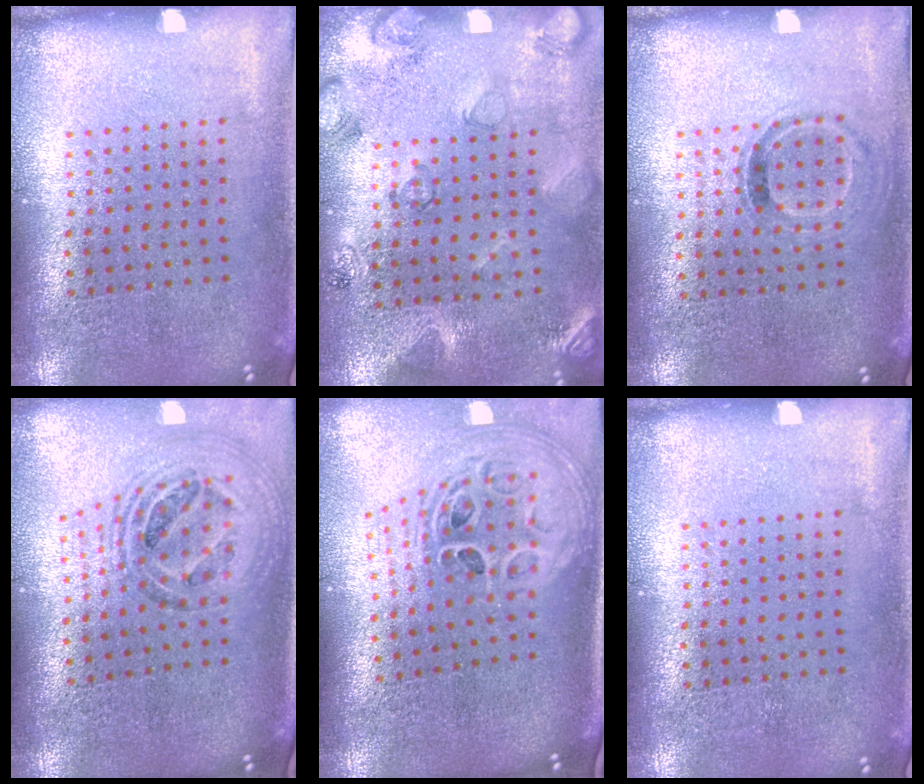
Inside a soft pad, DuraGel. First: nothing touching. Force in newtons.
{"total": 2.2, "press": 1.9, "slide": 1.1}
{"total": 0.9, "press": 0.7, "slide": 0.5}
{"total": 1.5, "press": 1.3, "slide": 0.6}
{"total": 2.9, "press": 2.0, "slide": 2.1}
{"total": 0.0}